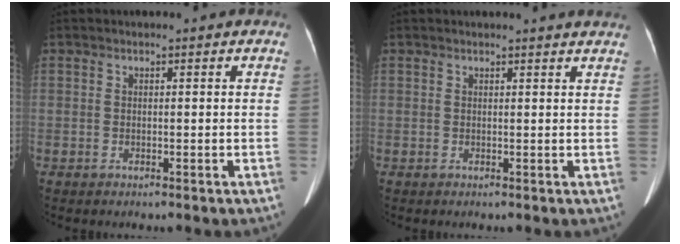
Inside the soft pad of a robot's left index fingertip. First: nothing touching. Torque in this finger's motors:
{"motor_torque": [0.16, -0.18, 0.02, 0.03]}